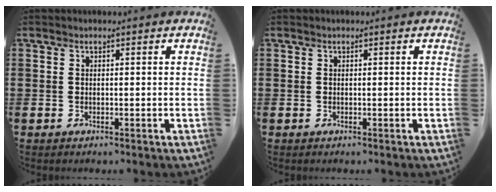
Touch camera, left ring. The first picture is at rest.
{"total": 0.0}